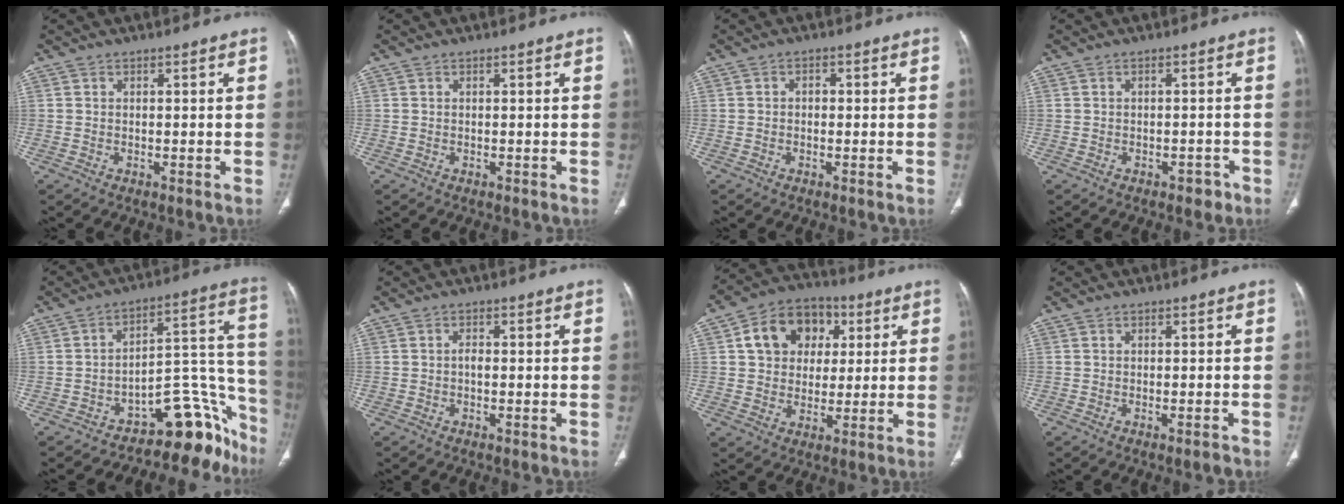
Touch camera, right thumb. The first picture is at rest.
{"total": 0.0}
{"total": 1.2, "force": [0.0, 0.9, 0.8], "torque": [-0.007, 0.007, -0.004]}
{"total": 2.1, "force": [-1.3, 1.3, 0.9], "torque": [-0.004, 0.008, -0.013]}
{"total": 16.9, "force": [-12.9, 7.5, 7.8], "torque": [-0.019, 0.148, -0.181]}
{"total": 1.4, "force": [-0.2, 0.6, 1.2], "torque": [-0.021, 0.001, -0.006]}
{"total": 13.2, "force": [3.7, 10.6, 7.0], "torque": [-0.084, 0.005, 0.054]}
{"total": 1.3, "force": [-0.9, 0.2, 1.0], "torque": [-0.019, 0.001, -0.009]}